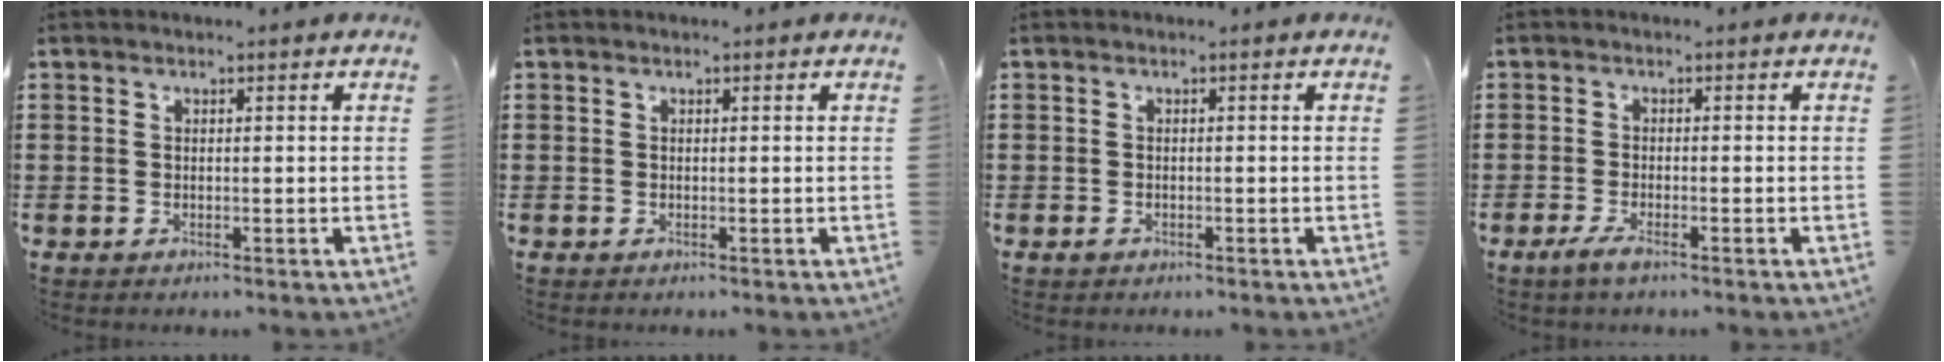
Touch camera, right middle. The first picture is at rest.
{"total": 0.0}
{"total": 0.6, "force": [-0.4, 0.4, 0.3], "torque": [-0.008, -0.001, -0.009]}
{"total": 2.0, "force": [-1.2, 0.3, 1.6], "torque": [-0.034, -0.004, -0.024]}